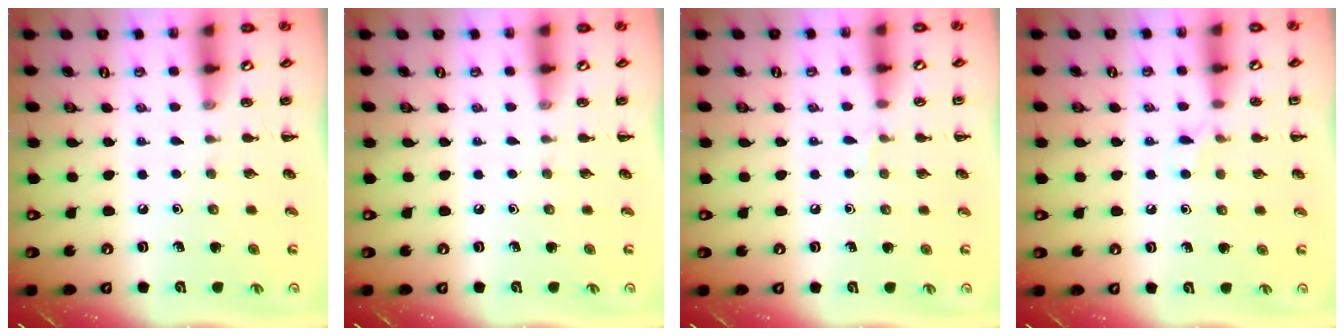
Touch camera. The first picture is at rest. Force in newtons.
{"total": 0.0}
{"total": 3.4, "press": 3.2, "slide": 1.1}
{"total": 5.4, "press": 5.1, "slide": 1.6}